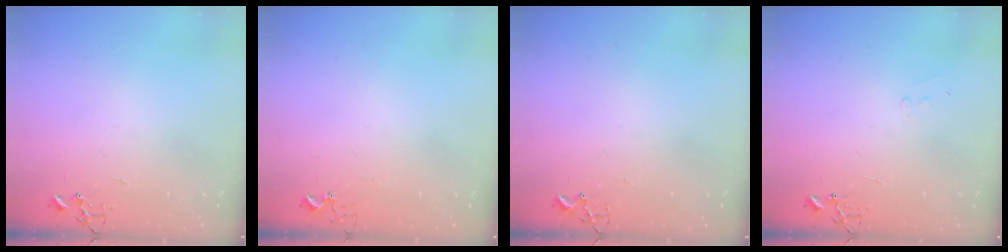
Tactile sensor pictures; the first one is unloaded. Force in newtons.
{"total": 3.4, "press": 3.4, "slide": 0.5}
{"total": 1.7, "press": 1.6, "slide": 0.2}
{"total": 7.1, "press": 7.1, "slide": 0.7}